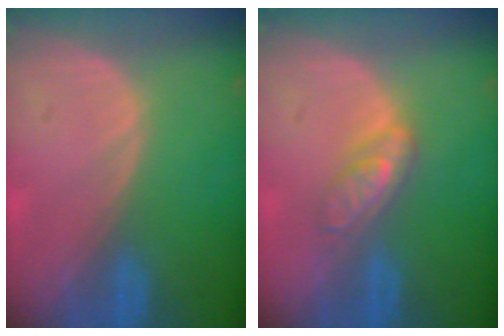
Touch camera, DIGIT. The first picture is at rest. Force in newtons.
{"total": 4.5, "press": 4.0, "slide": 2.0}